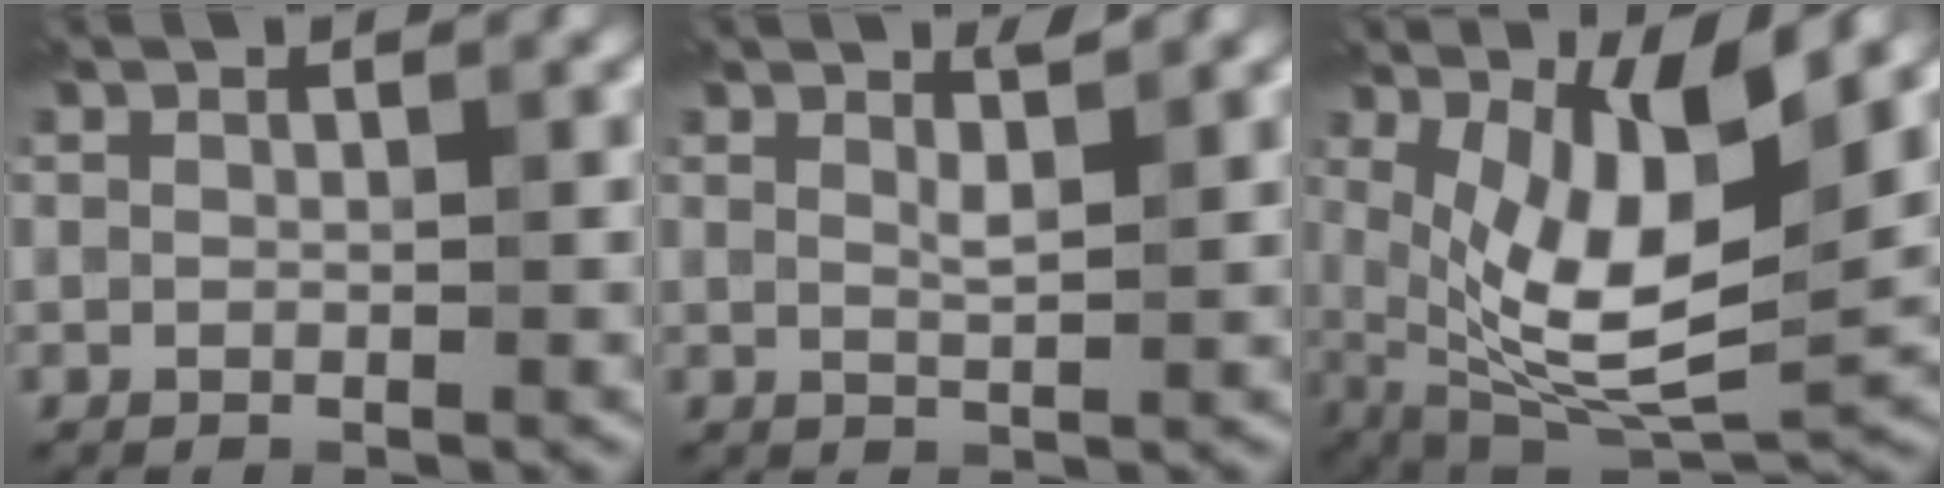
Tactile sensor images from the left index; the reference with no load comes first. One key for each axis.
{"total": 1.2, "fx": 1.1, "fy": -0.4, "fz": 0.4, "tx": -0.010, "ty": -0.002, "tz": 0.017}
{"total": 9.5, "fx": 2.4, "fy": 2.8, "fz": 8.8, "tx": -0.156, "ty": -0.015, "tz": 0.048}